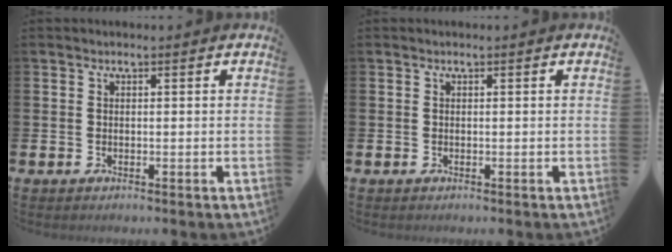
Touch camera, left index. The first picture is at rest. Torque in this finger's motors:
{"motor_torque": [0.00, 0.00, 0.00, 0.00]}